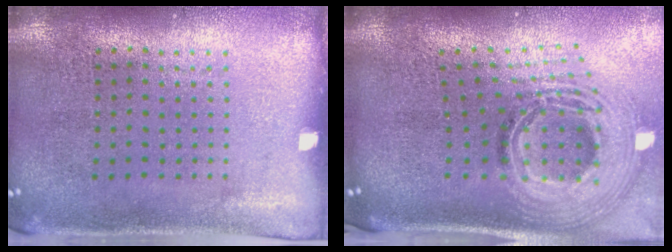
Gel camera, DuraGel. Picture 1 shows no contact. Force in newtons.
{"total": 2.8, "press": 2.0, "slide": 2.0}